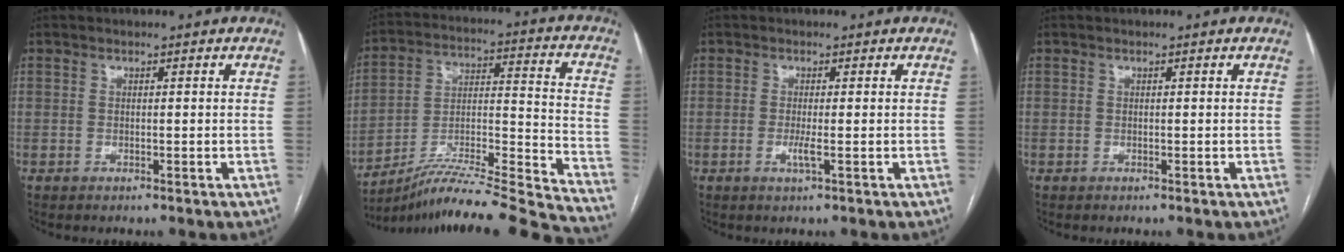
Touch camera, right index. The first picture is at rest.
{"total": 26.0, "force": [-23.6, -1.4, 10.8], "torque": [-0.132, -0.008, -0.365]}
{"total": 1.5, "force": [-0.4, -0.1, 1.5], "torque": [-0.030, -0.003, -0.008]}
{"total": 0.0}